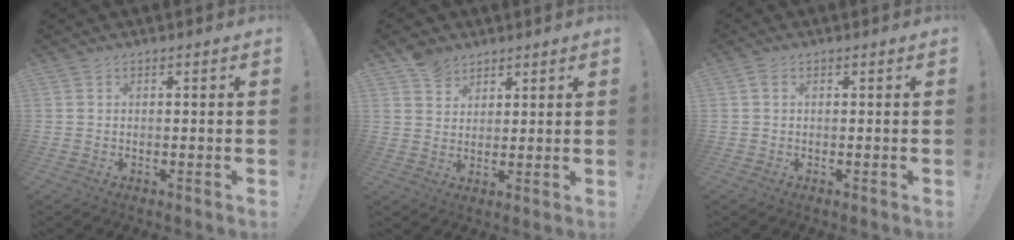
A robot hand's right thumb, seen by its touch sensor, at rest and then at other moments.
{"total": 6.2, "force": [4.6, 4.1, 0.8], "torque": [-0.007, -0.028, 0.089]}
{"total": 1.0, "force": [0.1, 0.7, 0.6], "torque": [-0.013, 0.003, 0.002]}